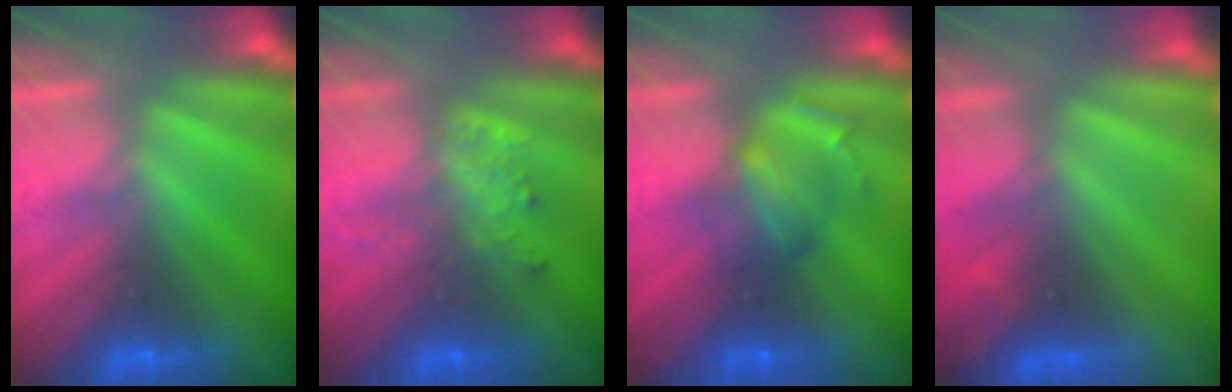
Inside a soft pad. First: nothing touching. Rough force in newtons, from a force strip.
{"total": 1.7}
{"total": 2.4}
{"total": 3.8}